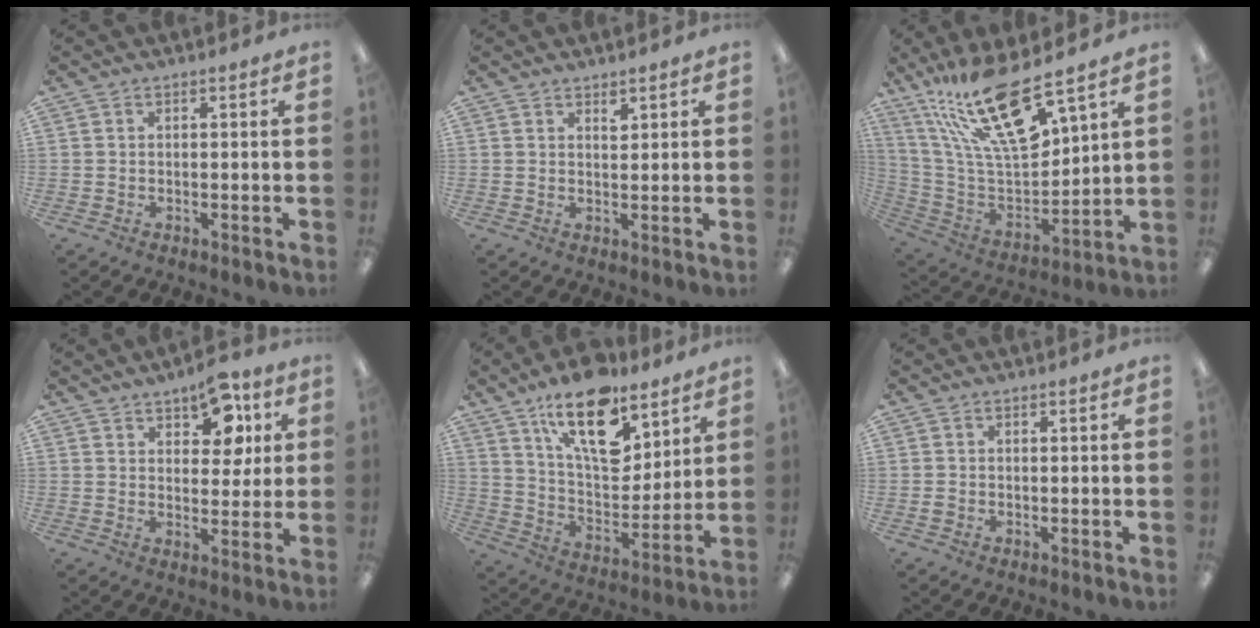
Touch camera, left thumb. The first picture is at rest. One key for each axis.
{"total": 1.8, "fx": 1.5, "fy": 0.7, "fz": 0.5, "tx": 0.003, "ty": -0.008, "tz": 0.026}
{"total": 22.5, "fx": 15.5, "fy": 6.4, "fz": 15.0, "tx": -0.287, "ty": -0.101, "tz": 0.264}
{"total": 10.4, "fx": 6.4, "fy": 5.7, "fz": 6.0, "tx": -0.071, "ty": -0.023, "tz": 0.109}
{"total": 19.2, "fx": 12.1, "fy": 9.0, "fz": 11.8, "tx": -0.191, "ty": -0.063, "tz": 0.209}
{"total": 0.8, "fx": -0.2, "fy": 0.7, "fz": 0.2, "tx": -0.004, "ty": 0.005, "tz": -0.004}